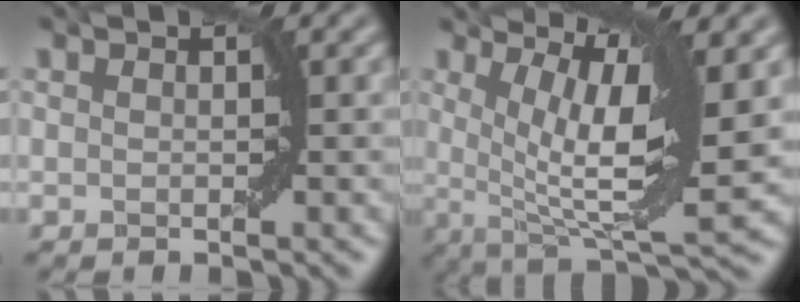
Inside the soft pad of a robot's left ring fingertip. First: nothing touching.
{"total": 9.1, "force": [1.4, 2.4, 8.7], "torque": [-0.150, 0.001, 0.034]}